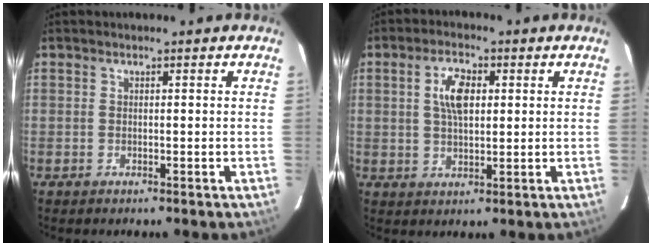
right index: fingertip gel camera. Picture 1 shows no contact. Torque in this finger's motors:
{"motor_torque": [0.38, -0.05, 0.34, 0.10]}